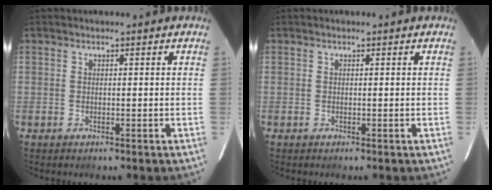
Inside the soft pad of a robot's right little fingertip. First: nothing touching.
{"total": 0.0}